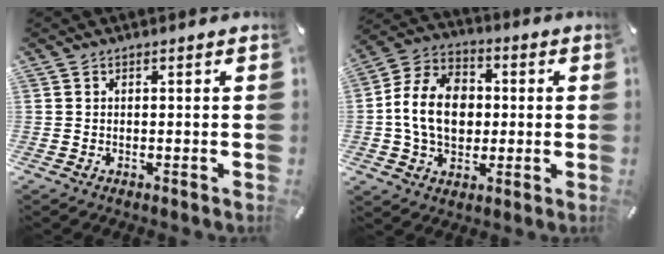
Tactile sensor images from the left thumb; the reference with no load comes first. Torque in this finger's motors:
{"motor_torque": [2.38, 2.42, 1.20, 0.90, 0.25]}